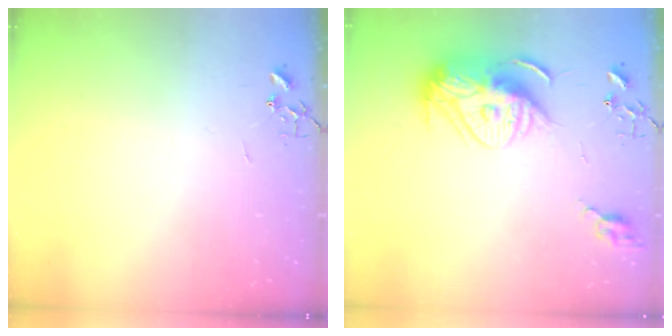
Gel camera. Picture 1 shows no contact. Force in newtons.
{"total": 15.7, "press": 15.6, "slide": 1.9}